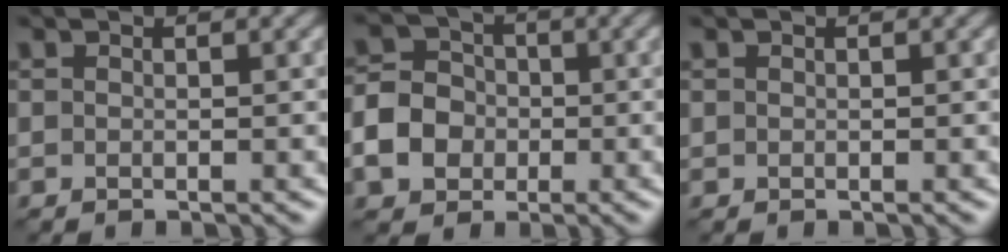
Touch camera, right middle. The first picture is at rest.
{"total": 5.1, "force": [-1.4, 4.4, 2.3], "torque": [-0.043, 0.002, -0.035]}
{"total": 0.0}